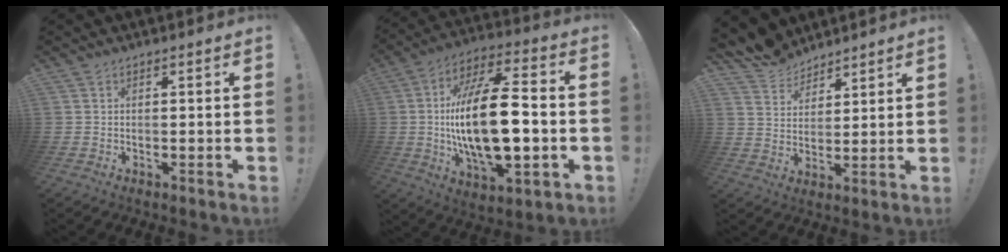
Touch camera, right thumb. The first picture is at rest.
{"total": 24.6, "force": [-1.5, 10.1, 22.4], "torque": [-0.420, -0.006, -0.035]}
{"total": 9.2, "force": [8.1, 4.4, 0.9], "torque": [-0.033, -0.062, 0.160]}